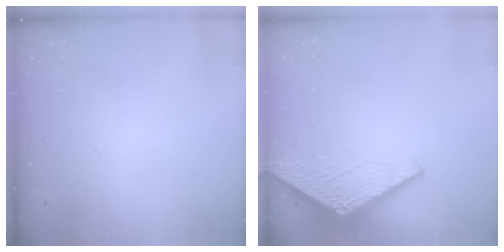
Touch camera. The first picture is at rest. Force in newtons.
{"total": 2.8, "press": 2.8, "slide": 0.2}